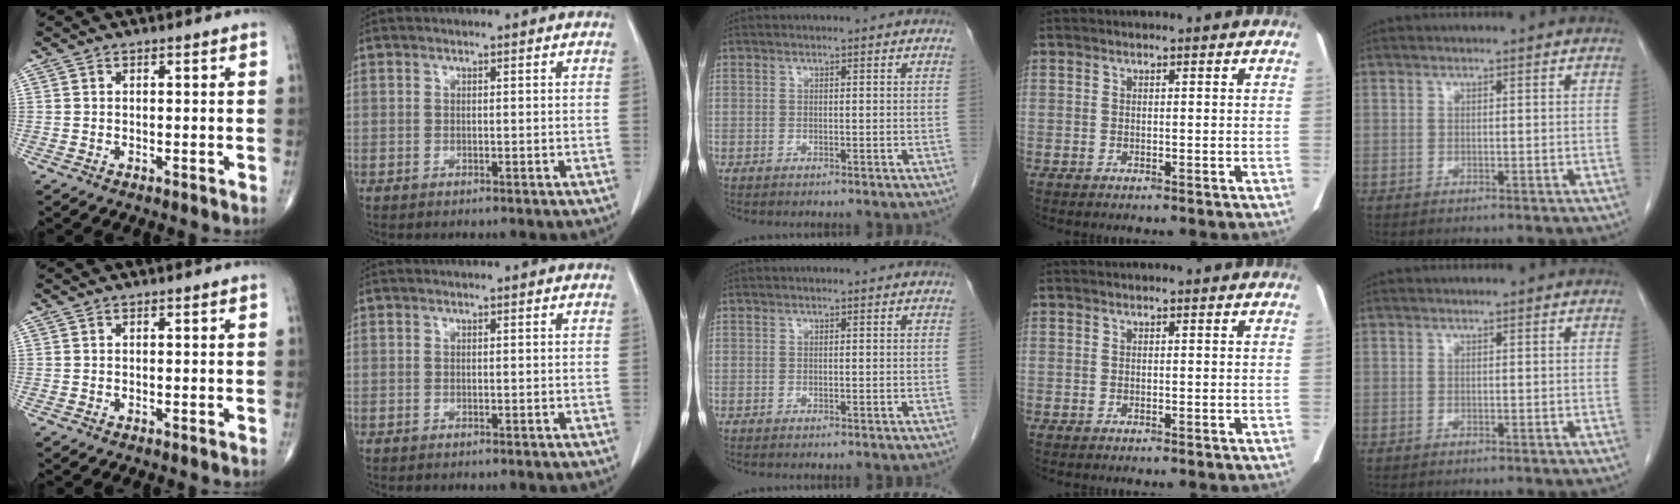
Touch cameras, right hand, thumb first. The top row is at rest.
{}